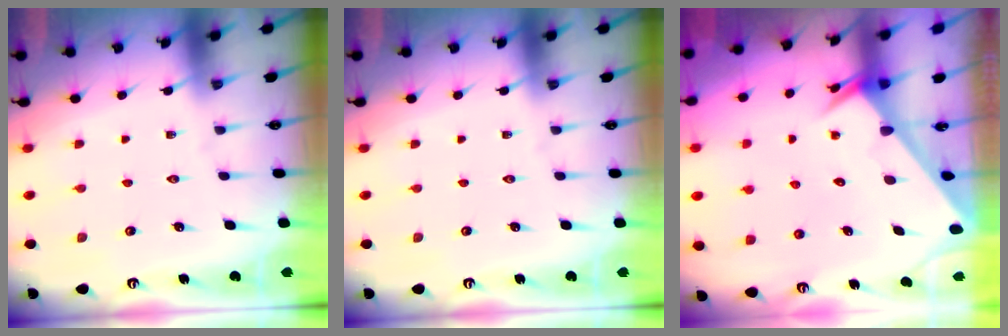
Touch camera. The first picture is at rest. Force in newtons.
{"total": 0.0}
{"total": 2.3, "press": 2.3, "slide": 0.1}